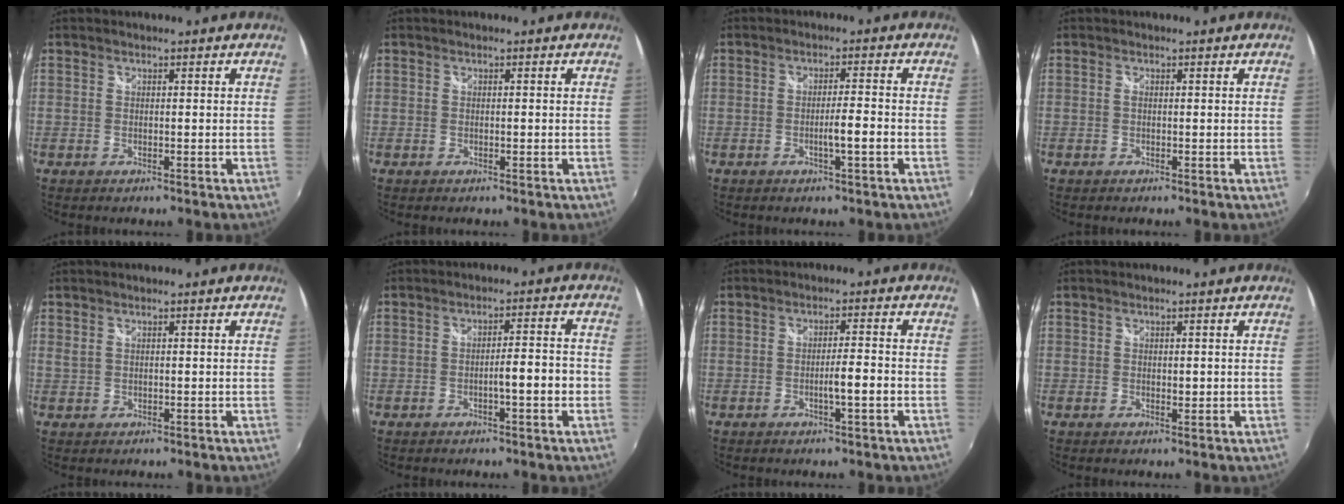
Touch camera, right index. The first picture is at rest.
{"total": 0.0}
{"total": 3.5, "force": [-1.4, -0.2, 3.2], "torque": [-0.055, -0.002, -0.022]}
{"total": 0.0}
{"total": 0.9, "force": [0.5, 0.3, 0.7], "torque": [-0.014, 0.000, 0.011]}
{"total": 4.5, "force": [-1.7, 0.4, 4.2], "torque": [-0.068, 0.004, -0.022]}
{"total": 3.6, "force": [-1.4, -0.2, 3.3], "torque": [-0.057, -0.002, -0.022]}
{"total": 0.8, "force": [0.1, 0.5, 0.6], "torque": [-0.009, -0.001, 0.002]}